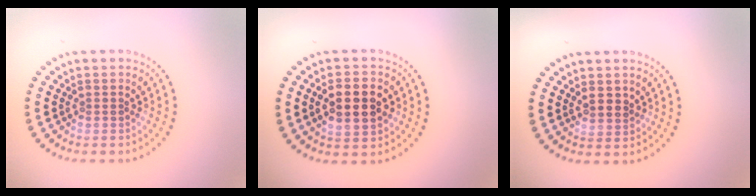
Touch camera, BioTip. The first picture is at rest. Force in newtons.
{"total": 5.0, "press": 5.0, "slide": 0.2}
{"total": 1.1, "press": 1.0, "slide": 0.5}